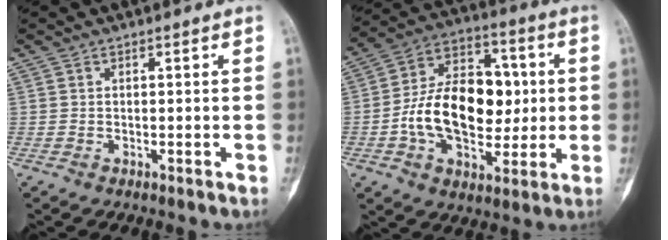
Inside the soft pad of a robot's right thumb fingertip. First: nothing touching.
{"total": 19.8, "force": [-0.5, 12.6, 15.2], "torque": [-0.225, 0.028, -0.005]}